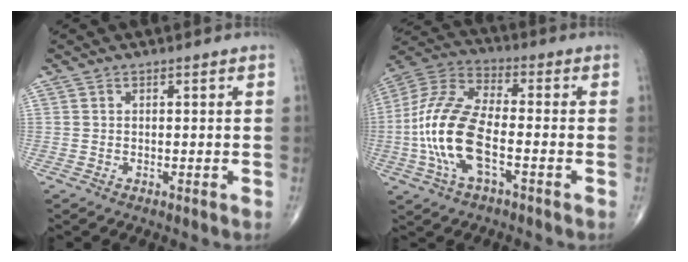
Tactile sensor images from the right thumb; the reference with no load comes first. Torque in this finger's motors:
{"motor_torque": [0.45, 0.41, 1.81, -0.10, 0.27]}